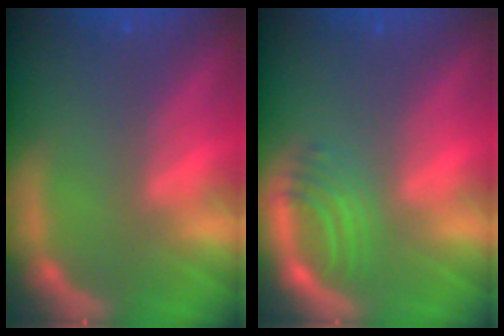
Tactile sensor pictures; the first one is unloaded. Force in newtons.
{"total": 3.4}